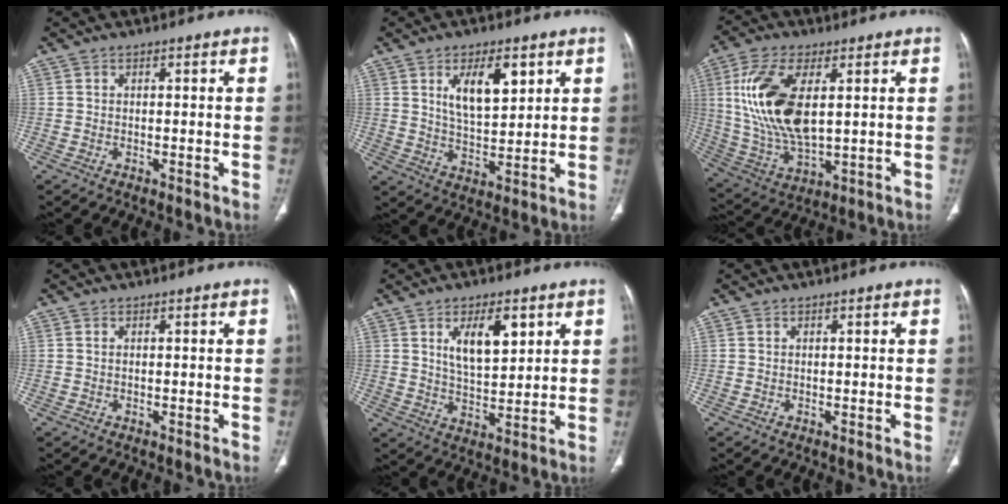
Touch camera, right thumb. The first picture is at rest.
{"total": 10.2, "force": [4.3, 4.6, 8.0], "torque": [-0.117, -0.025, 0.081]}
{"total": 17.3, "force": [3.6, 8.2, 14.8], "torque": [-0.306, -0.019, 0.078]}
{"total": 0.0}
{"total": 9.6, "force": [4.0, 4.4, 7.6], "torque": [-0.108, -0.023, 0.074]}
{"total": 0.0}